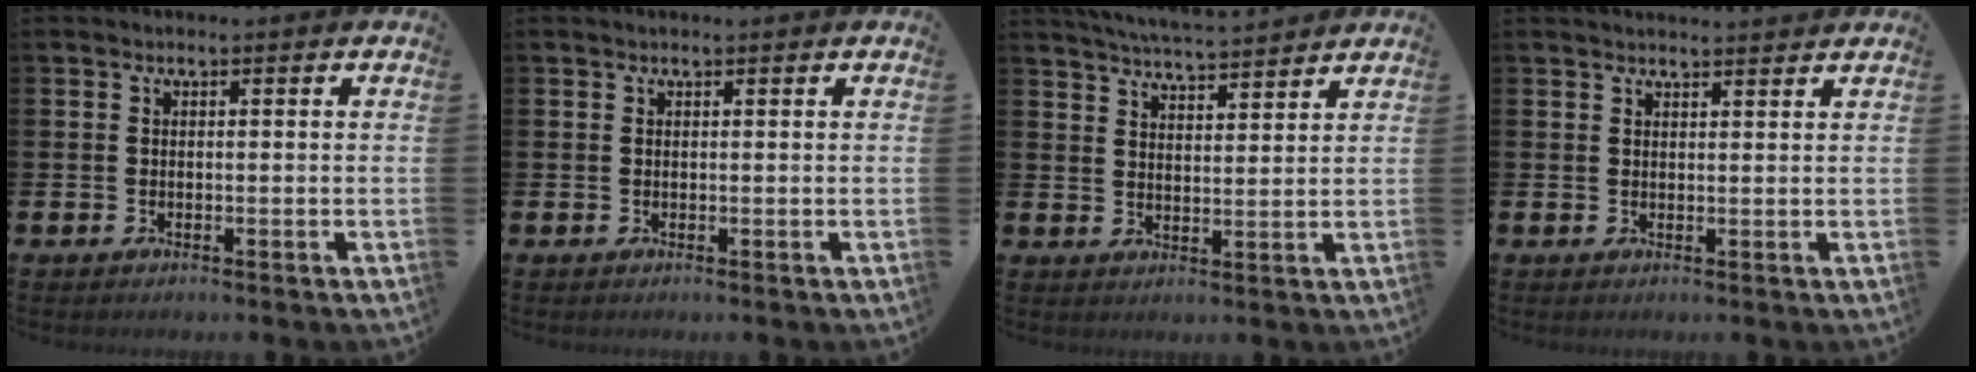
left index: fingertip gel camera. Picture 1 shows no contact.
{"total": 0.0}
{"total": 5.4, "force": [5.4, -0.1, 0.7], "torque": [-0.024, -0.032, 0.095]}
{"total": 2.0, "force": [2.0, 0.1, 0.0], "torque": [0.008, -0.013, 0.034]}